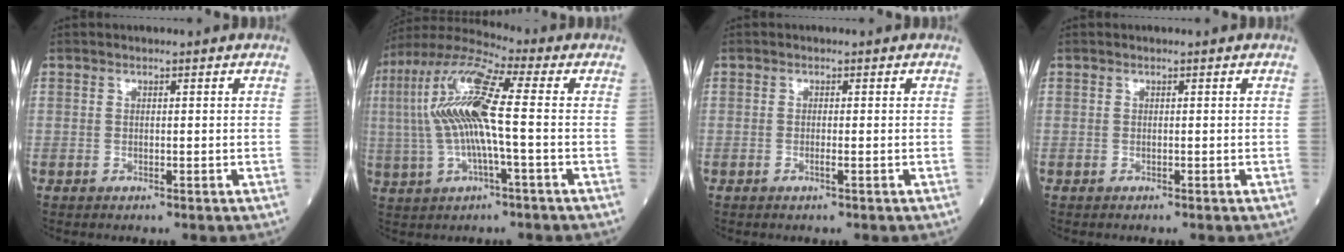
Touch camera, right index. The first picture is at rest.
{"total": 13.7, "force": [0.4, 1.8, 13.6], "torque": [-0.286, 0.022, -0.001]}
{"total": 0.9, "force": [-0.3, -0.1, 0.8], "torque": [-0.017, -0.001, -0.006]}
{"total": 0.0}